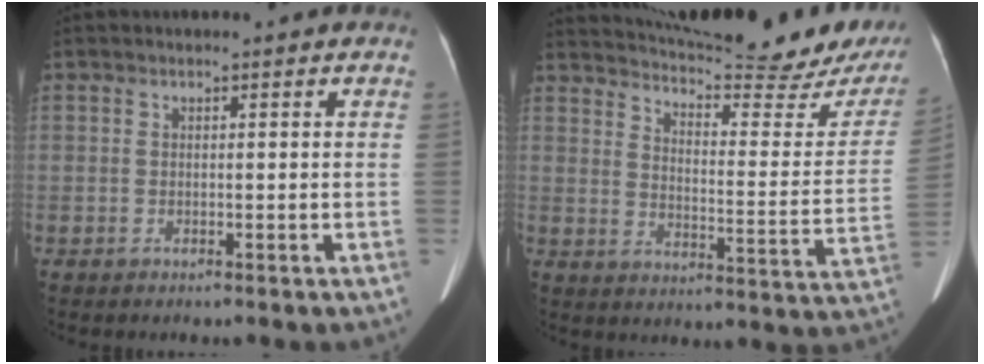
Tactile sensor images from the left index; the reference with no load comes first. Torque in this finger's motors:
{"motor_torque": [0.23, -0.78, 0.37, 0.08]}